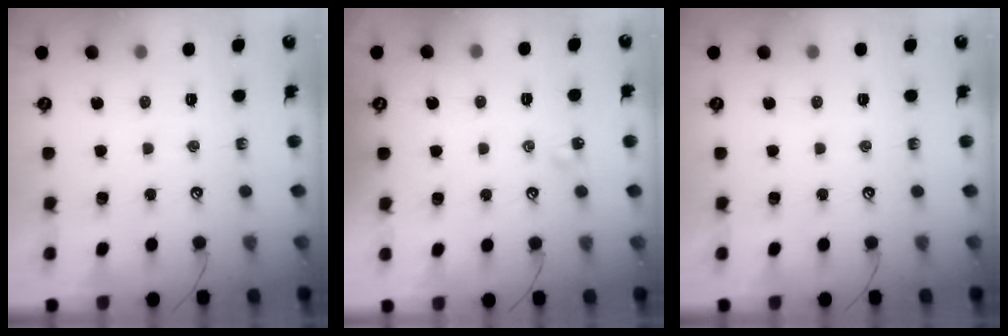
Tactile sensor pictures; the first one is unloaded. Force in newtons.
{"total": 3.6, "press": 3.6, "slide": 0.6}
{"total": 0.0}